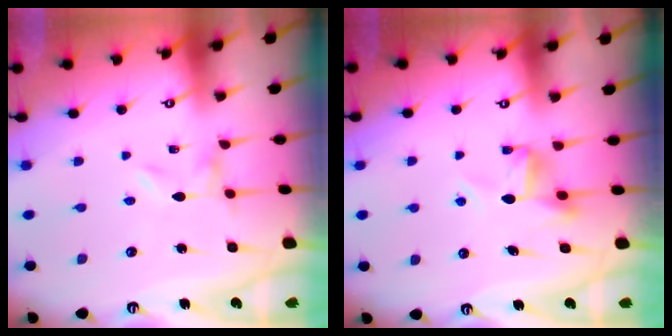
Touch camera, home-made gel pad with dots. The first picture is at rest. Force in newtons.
{"total": 8.9, "press": 8.9, "slide": 0.2}